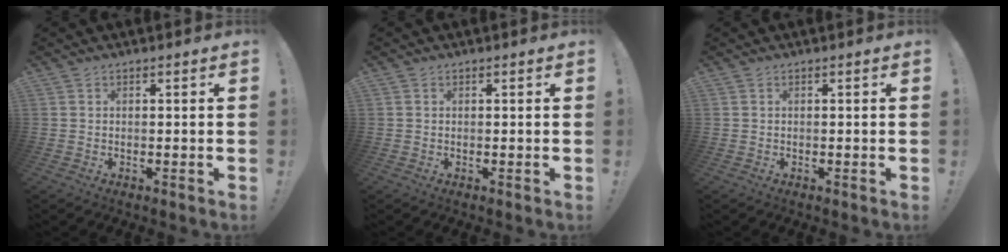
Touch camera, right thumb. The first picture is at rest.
{"total": 0.0}
{"total": 0.0}